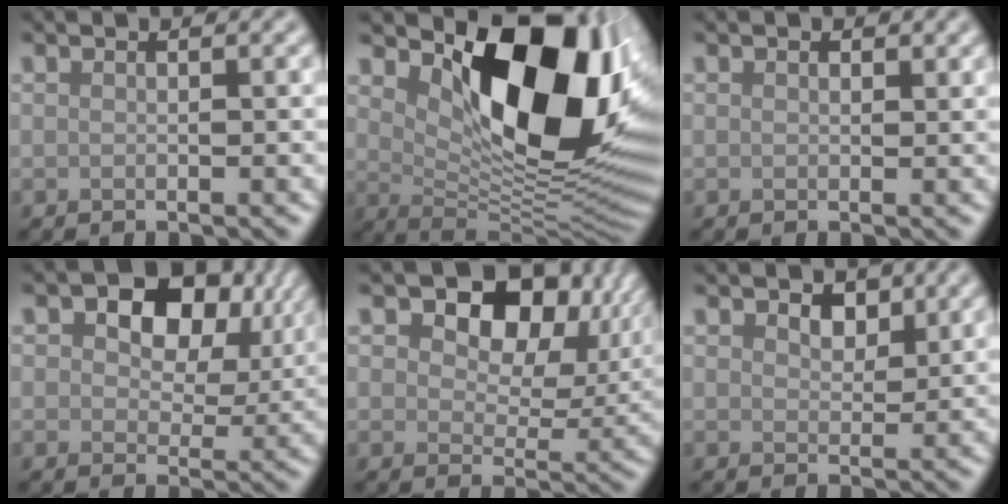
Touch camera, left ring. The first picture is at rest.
{"total": 13.0, "force": [4.3, 6.5, 10.4], "torque": [-0.142, -0.014, 0.077]}
{"total": 0.8, "force": [0.5, 0.5, 0.3], "torque": [-0.003, -0.002, 0.006]}
{"total": 10.4, "force": [4.2, 6.5, 6.9], "torque": [-0.101, 0.004, 0.059]}
{"total": 11.6, "force": [4.5, 7.2, 7.9], "torque": [-0.113, 0.002, 0.068]}
{"total": 2.3, "force": [1.3, 1.4, 1.2], "torque": [-0.024, -0.002, 0.017]}